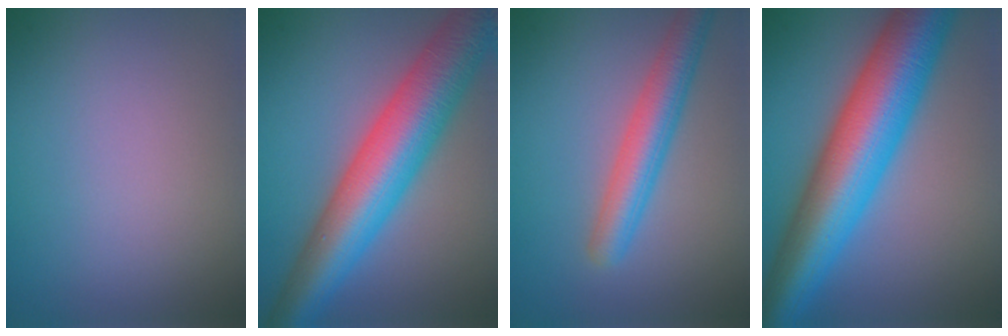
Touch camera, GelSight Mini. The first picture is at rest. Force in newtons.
{"total": 11.0, "press": 10.9, "slide": 0.3}
{"total": 4.5, "press": 4.5, "slide": 0.2}
{"total": 12.8, "press": 12.8, "slide": 0.1}